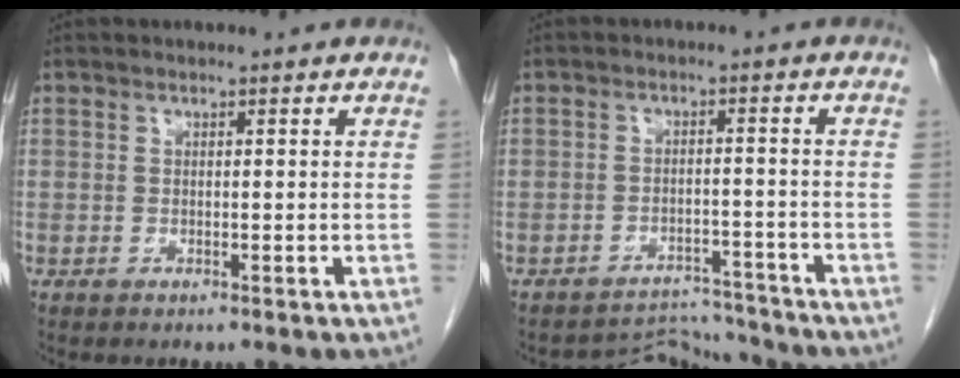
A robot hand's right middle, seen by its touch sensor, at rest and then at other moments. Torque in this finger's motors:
{"motor_torque": [-0.80, -0.10, -0.38, -0.15]}